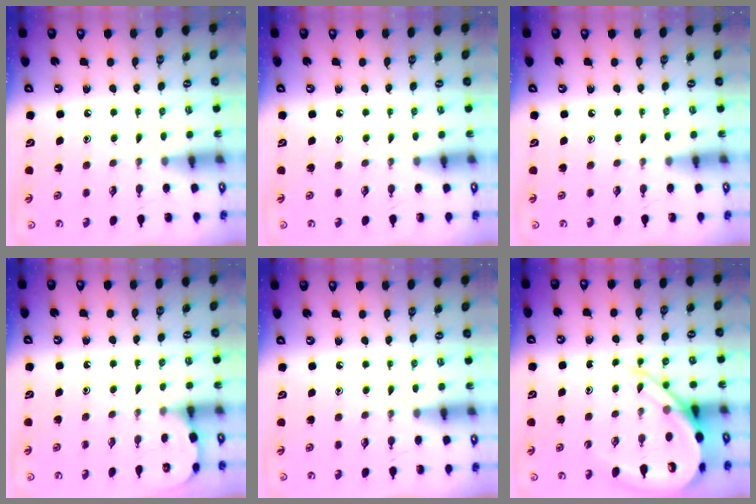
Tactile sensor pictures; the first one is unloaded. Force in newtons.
{"total": 0.0}
{"total": 0.0}
{"total": 2.5, "press": 2.5, "slide": 0.2}
{"total": 0.0}
{"total": 10.7, "press": 10.7, "slide": 1.2}